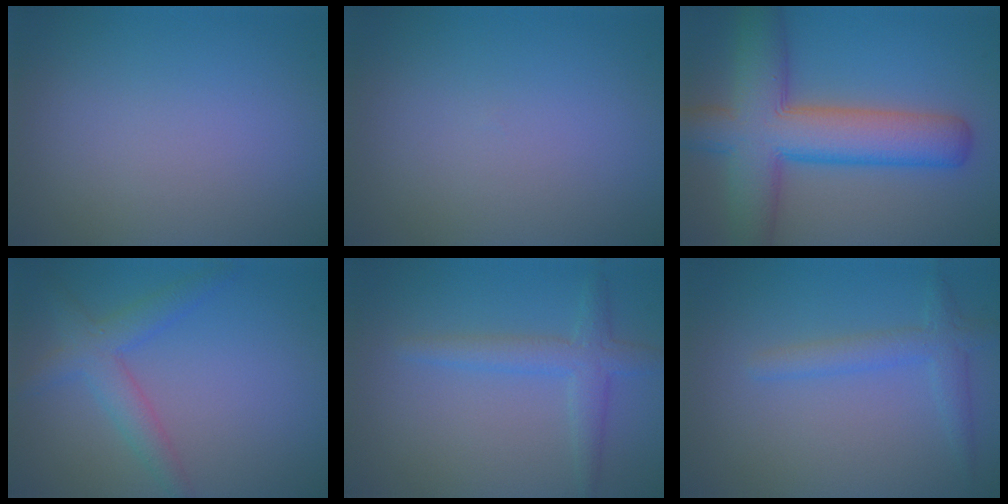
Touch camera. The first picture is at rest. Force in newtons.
{"total": 0.0}
{"total": 9.9, "press": 9.9, "slide": 0.6}
{"total": 2.4, "press": 2.4, "slide": 0.2}
{"total": 2.8, "press": 2.8, "slide": 0.1}
{"total": 2.4, "press": 2.4, "slide": 0.2}